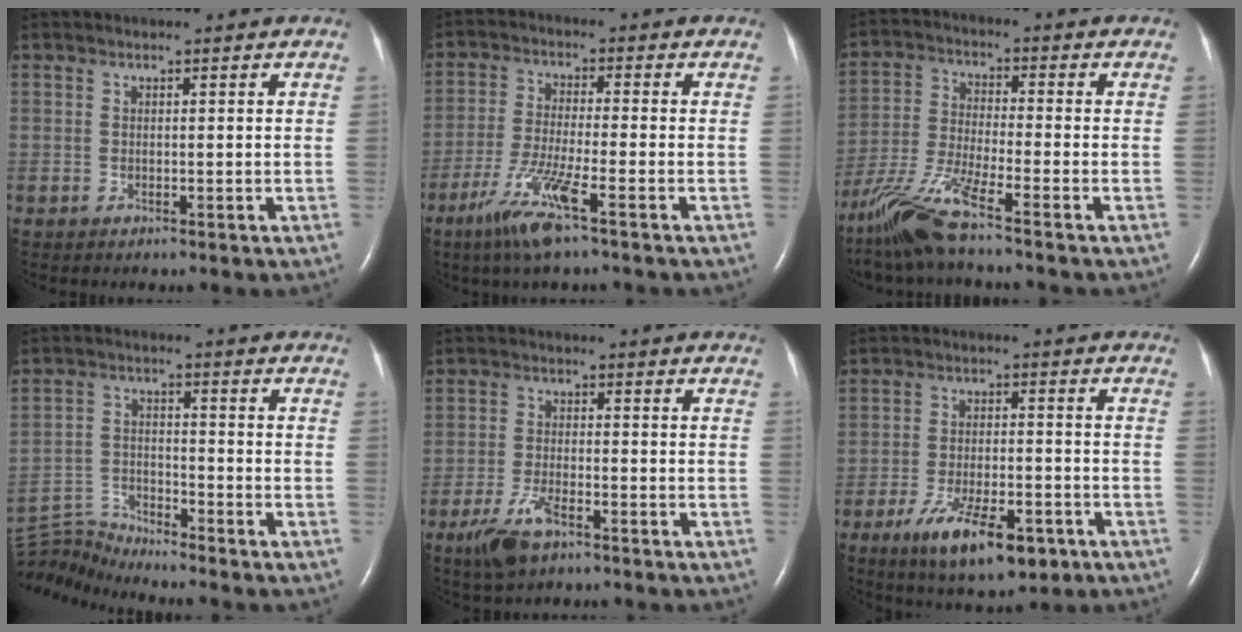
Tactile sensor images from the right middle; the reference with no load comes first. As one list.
[{"total": 8.4, "force": [-4.9, 0.0, 6.8], "torque": [-0.145, -0.022, -0.096]}, {"total": 10.9, "force": [-8.3, -0.1, 7.1], "torque": [-0.155, -0.025, -0.160]}, {"total": 7.7, "force": [-7.6, -1.2, -0.4], "torque": [-0.005, 0.007, -0.143]}, {"total": 5.9, "force": [-3.9, 1.6, 4.0], "torque": [-0.093, -0.009, -0.071]}, {"total": 11.5, "force": [-6.6, 4.1, 8.5], "torque": [-0.147, -0.011, -0.099]}]